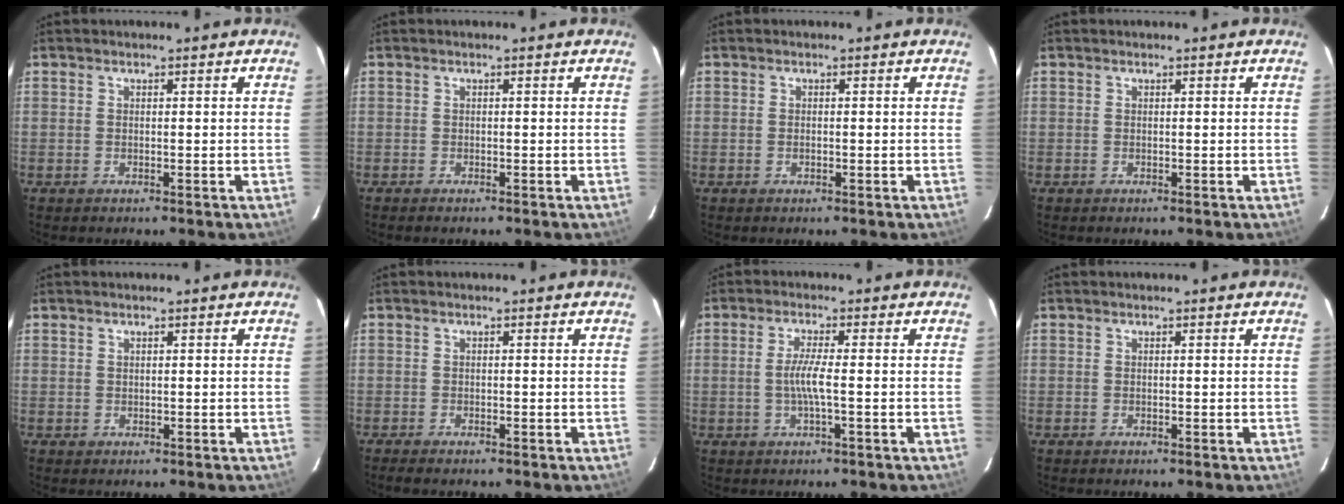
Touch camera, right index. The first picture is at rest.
{"total": 0.7, "force": [-0.6, 0.2, 0.2], "torque": [-0.007, -0.003, -0.012]}
{"total": 0.6, "force": [-0.2, 0.4, 0.4], "torque": [-0.009, 0.001, -0.004]}
{"total": 0.0}
{"total": 0.6, "force": [0.2, 0.6, 0.0], "torque": [0.004, 0.003, 0.003]}
{"total": 2.2, "force": [-1.9, 0.4, 1.0], "torque": [-0.024, -0.011, -0.032]}
{"total": 3.9, "force": [-0.7, -0.3, 3.8], "torque": [-0.075, -0.003, -0.014]}
{"total": 0.0}